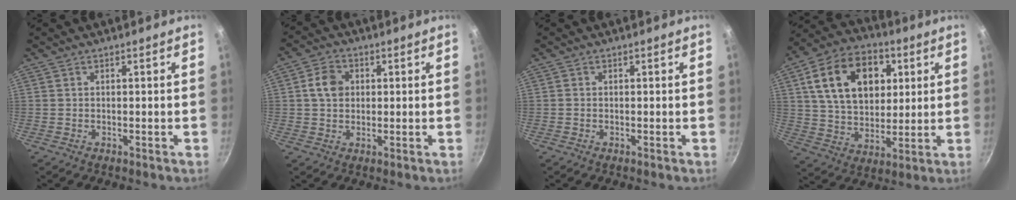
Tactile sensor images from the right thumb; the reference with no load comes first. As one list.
[{"total": 5.5, "force": [0.9, 4.5, 3.1], "torque": [-0.038, 0.009, 0.007]}, {"total": 0.0}, {"total": 20.2, "force": [5.9, 13.9, 13.3], "torque": [-0.198, 0.000, 0.097]}]